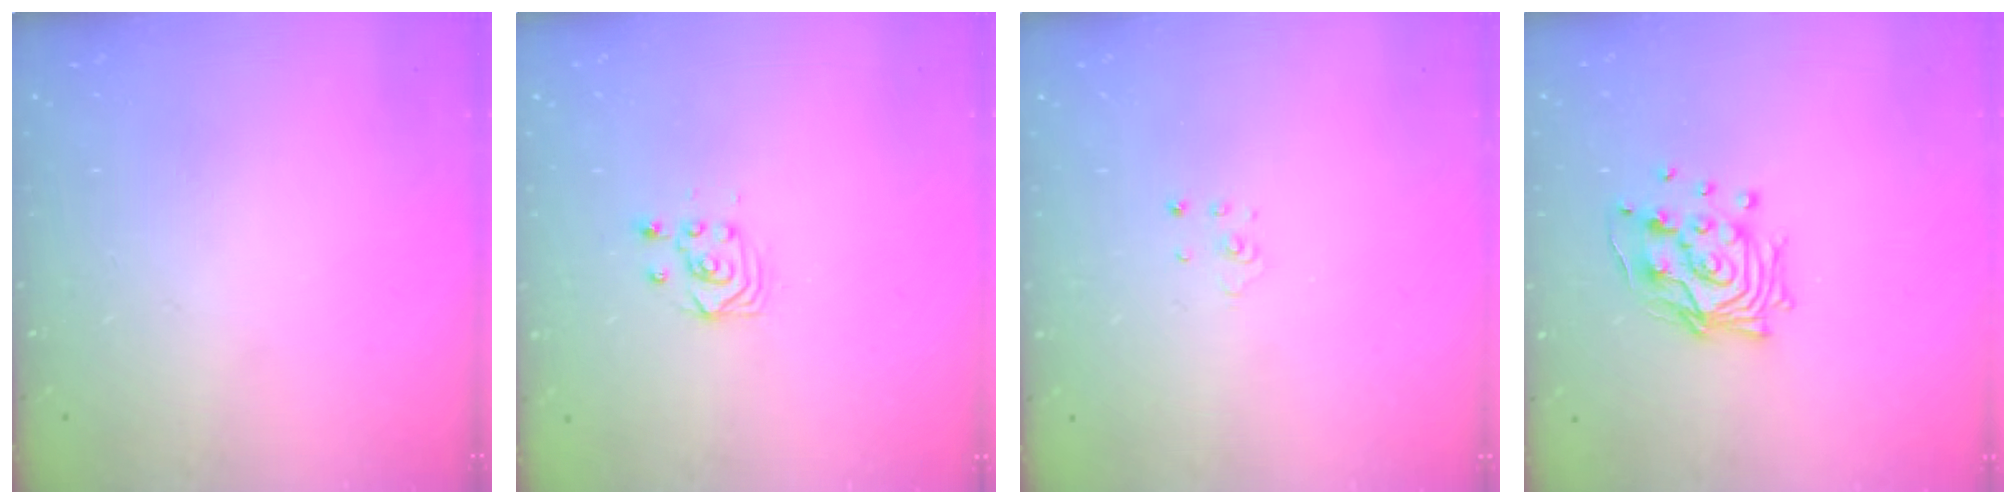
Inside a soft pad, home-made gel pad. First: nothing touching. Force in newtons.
{"total": 3.4, "press": 3.3, "slide": 0.3}
{"total": 1.1, "press": 1.1, "slide": 0.1}
{"total": 12.9, "press": 12.8, "slide": 1.1}